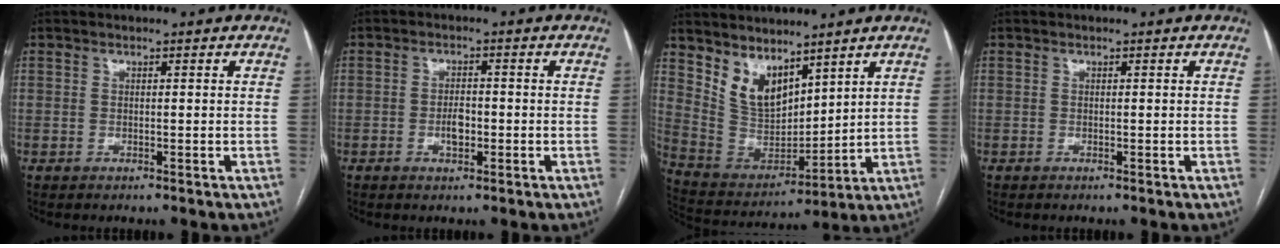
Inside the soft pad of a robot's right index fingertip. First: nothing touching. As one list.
[{"total": 2.8, "force": [-0.8, 1.3, 2.4], "torque": [-0.043, 0.003, -0.012]}, {"total": 10.0, "force": [6.8, 5.1, 5.2], "torque": [-0.107, 0.007, 0.155]}, {"total": 0.0}]